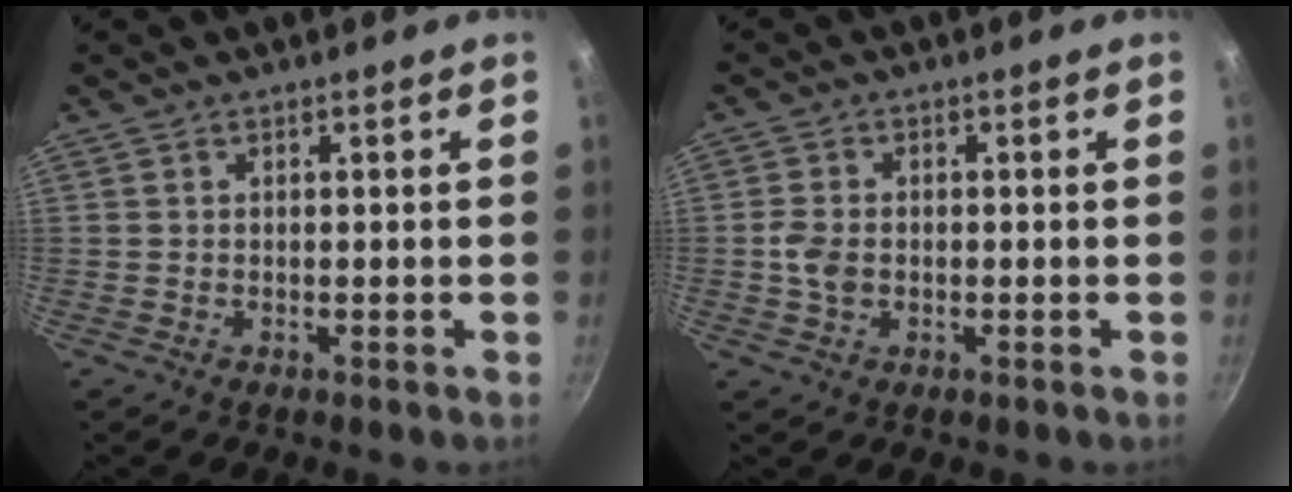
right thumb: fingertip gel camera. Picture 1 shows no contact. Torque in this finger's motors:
{"motor_torque": [0.83, 0.79, 0.60, -0.09, 0.07]}